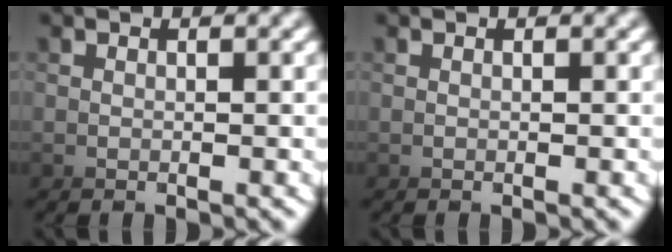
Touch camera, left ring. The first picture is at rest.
{"total": 0.0}